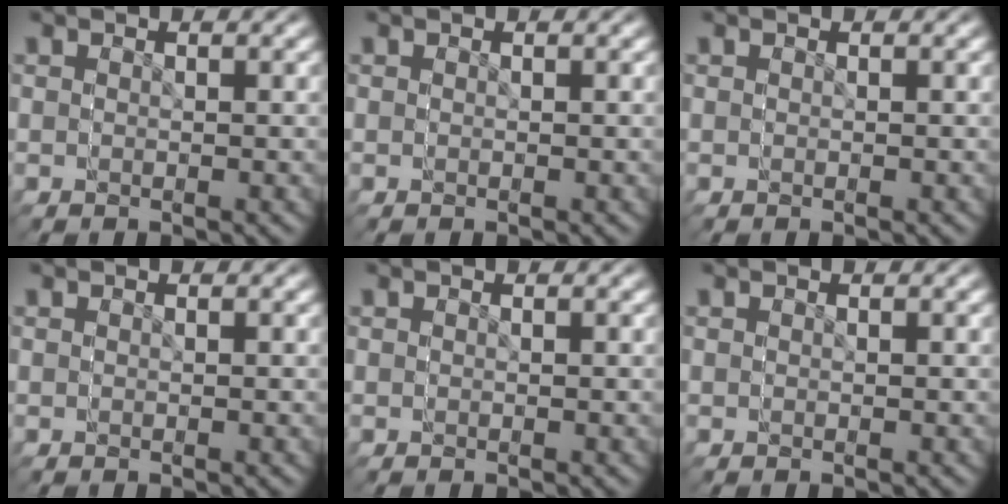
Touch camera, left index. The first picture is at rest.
{"total": 0.0}
{"total": 0.0}
{"total": 0.0}
{"total": 0.0}
{"total": 0.0}